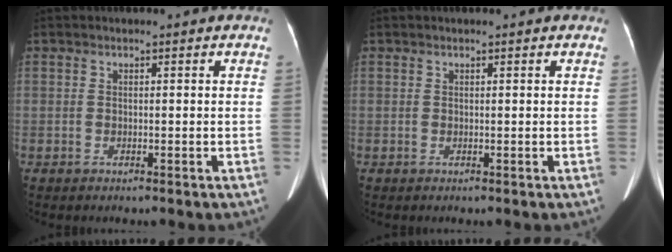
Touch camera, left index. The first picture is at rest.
{"total": 0.0}